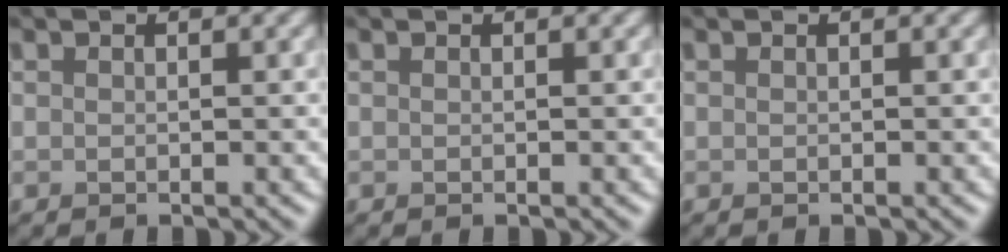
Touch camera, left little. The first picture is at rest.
{"total": 0.0}
{"total": 0.0}